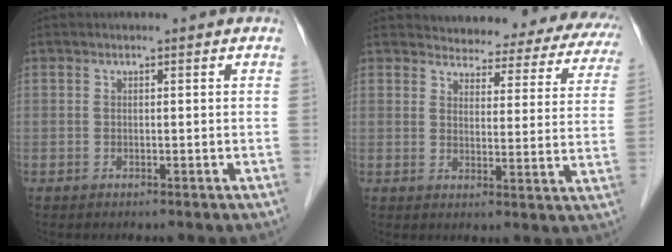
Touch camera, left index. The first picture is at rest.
{"total": 19.1, "force": [17.6, 5.5, 4.9], "torque": [-0.032, -0.038, 0.176]}